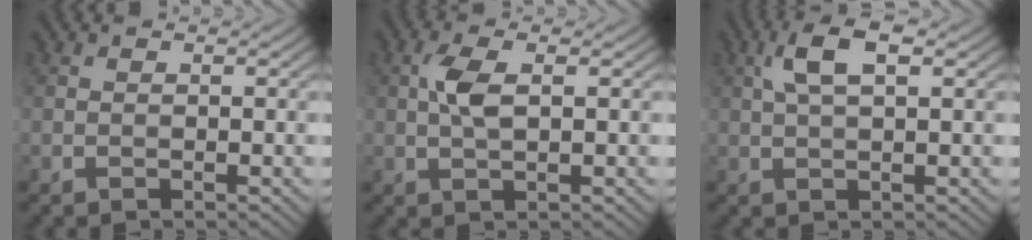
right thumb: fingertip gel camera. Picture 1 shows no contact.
{"total": 3.5, "force": [0.6, 1.3, 3.2], "torque": [-0.077, 0.005, 0.010]}
{"total": 4.9, "force": [1.7, 1.6, 4.3], "torque": [-0.095, 0.010, 0.029]}